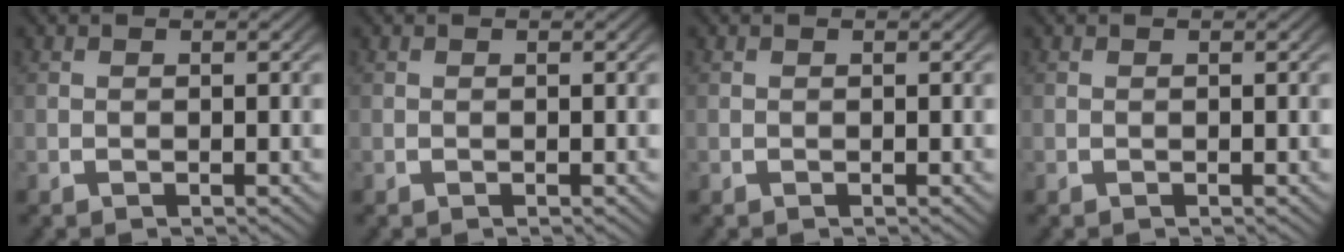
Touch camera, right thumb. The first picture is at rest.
{"total": 0.0}
{"total": 0.0}
{"total": 0.0}